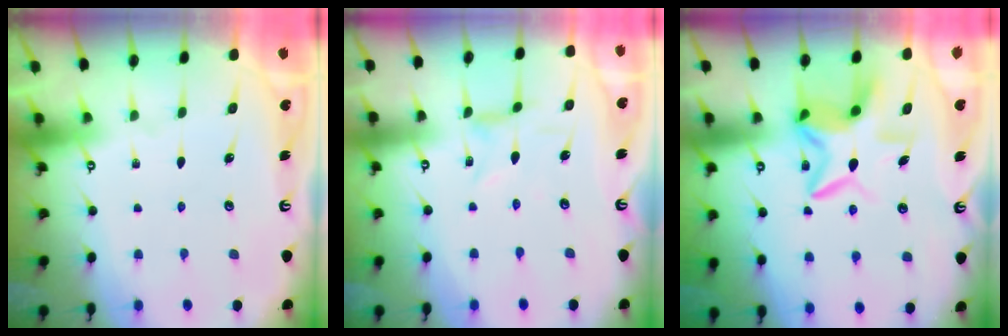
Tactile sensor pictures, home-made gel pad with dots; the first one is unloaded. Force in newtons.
{"total": 0.0}
{"total": 9.8, "press": 9.7, "slide": 1.6}